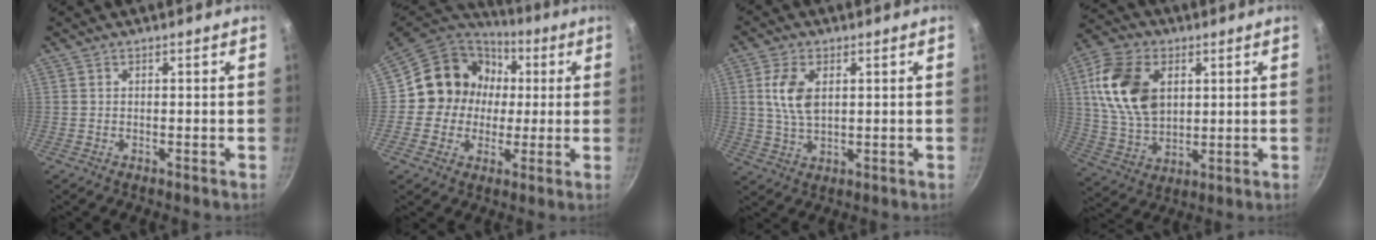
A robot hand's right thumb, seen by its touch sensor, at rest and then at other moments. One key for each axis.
{"total": 15.0, "fx": 1.5, "fy": 13.8, "fz": 5.7, "tx": -0.067, "ty": 0.027, "tz": 0.012}
{"total": 7.6, "fx": 1.7, "fy": 4.3, "fz": 6.0, "tx": -0.113, "ty": -0.004, "tz": 0.033}
{"total": 16.3, "fx": 4.0, "fy": 10.9, "fz": 11.4, "tx": -0.201, "ty": -0.006, "tz": 0.079}